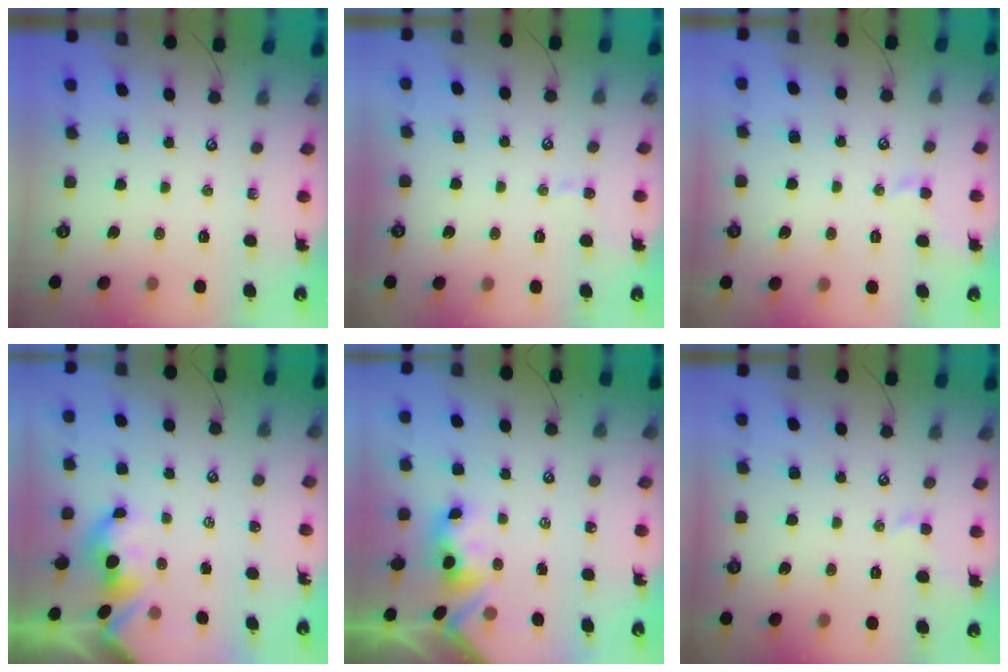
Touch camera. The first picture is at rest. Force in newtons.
{"total": 1.6, "press": 1.5, "slide": 0.6}
{"total": 0.8, "press": 0.8, "slide": 0.1}
{"total": 1.7, "press": 1.7, "slide": 0.2}
{"total": 3.5, "press": 3.5, "slide": 0.4}
{"total": 0.8, "press": 0.5, "slide": 0.7}